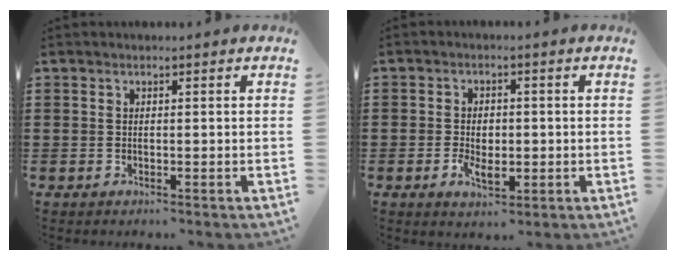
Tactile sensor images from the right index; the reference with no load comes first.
{"total": 3.7, "force": [-0.9, 2.1, 2.9], "torque": [-0.057, 0.001, -0.014]}